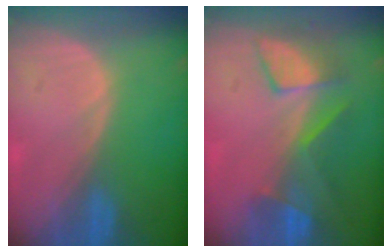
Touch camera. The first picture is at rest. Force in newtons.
{"total": 7.4, "press": 7.1, "slide": 1.9}